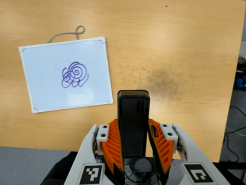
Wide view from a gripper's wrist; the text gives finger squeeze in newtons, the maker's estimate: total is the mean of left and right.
{"total": 4.8, "left": 3.3, "right": 6.3}